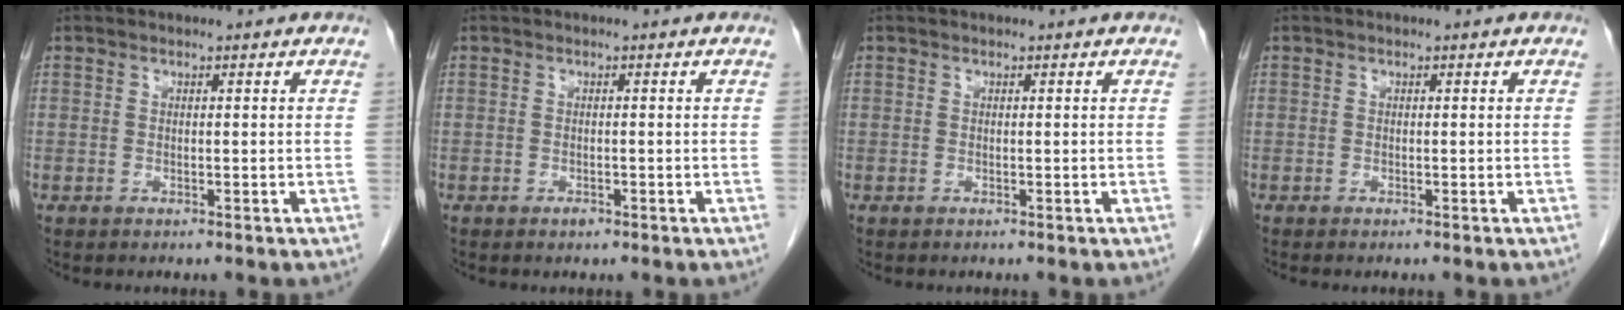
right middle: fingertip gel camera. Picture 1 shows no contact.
{"total": 0.8, "force": [-0.5, 0.4, 0.4], "torque": [-0.007, 0.001, -0.006]}
{"total": 0.0}
{"total": 0.0}